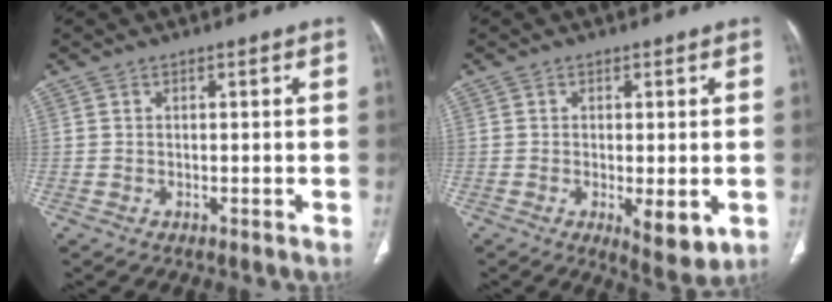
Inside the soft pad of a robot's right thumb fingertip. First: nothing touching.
{"total": 6.5, "force": [-1.6, 2.3, 5.9], "torque": [-0.084, -0.018, -0.017]}